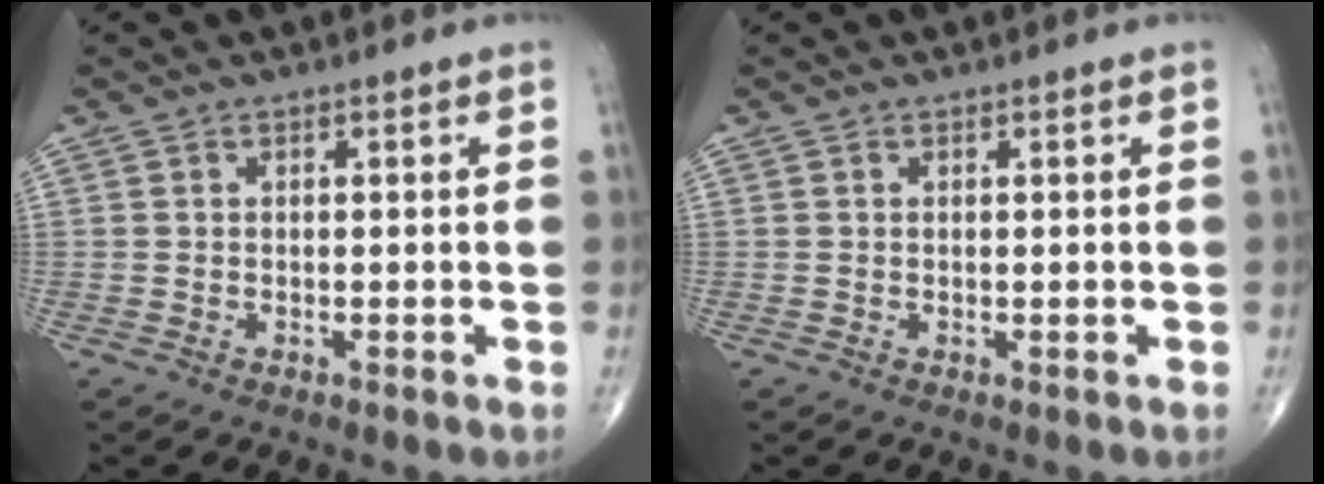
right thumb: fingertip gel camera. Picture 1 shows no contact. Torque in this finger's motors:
{"motor_torque": [-0.03, 0.01, -0.03, 0.04, 0.01]}